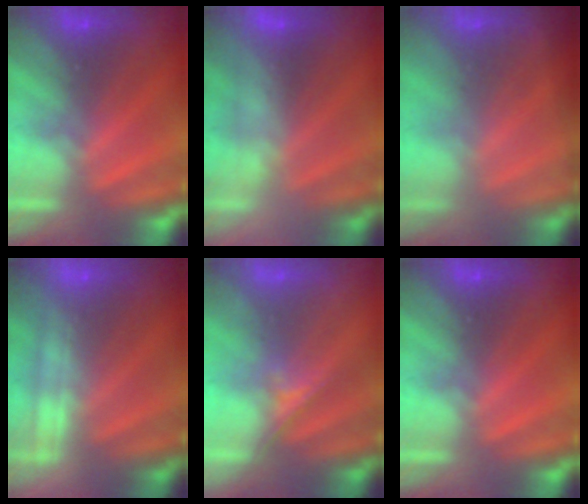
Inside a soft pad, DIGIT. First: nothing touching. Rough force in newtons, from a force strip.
{"total": 2.5}
{"total": 1.4}
{"total": 2.3}
{"total": 1.8}
{"total": 0.0}